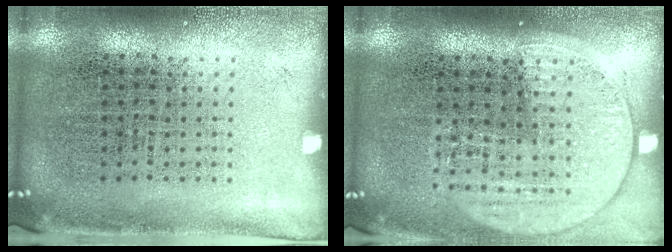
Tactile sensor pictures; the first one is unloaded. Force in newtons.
{"total": 1.5, "press": 1.4, "slide": 0.5}